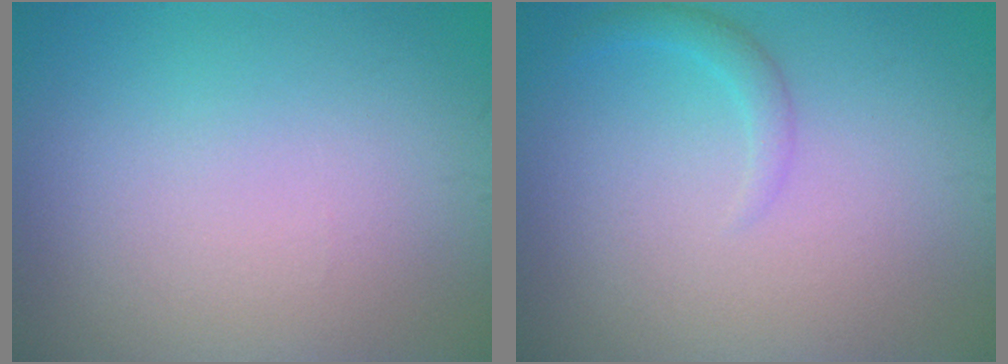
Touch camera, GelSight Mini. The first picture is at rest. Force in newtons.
{"total": 1.4, "press": 1.4, "slide": 0.1}